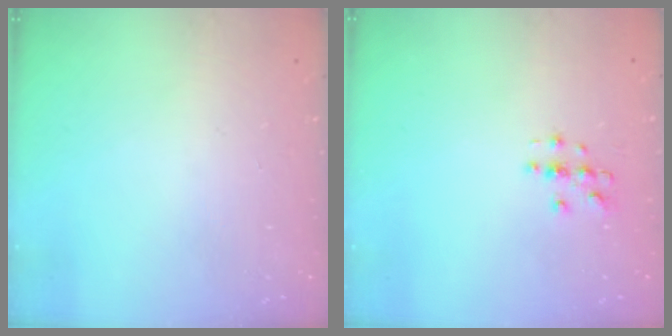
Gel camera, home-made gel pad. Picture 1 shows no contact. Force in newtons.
{"total": 2.9, "press": 2.9, "slide": 0.3}